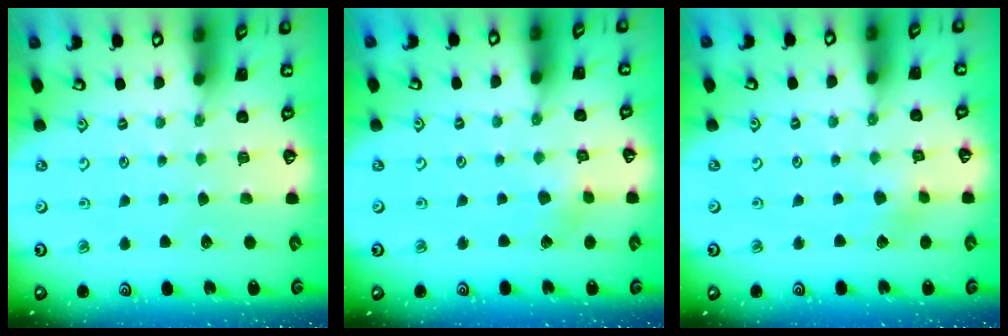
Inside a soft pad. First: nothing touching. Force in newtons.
{"total": 2.7, "press": 2.7, "slide": 0.3}
{"total": 2.7, "press": 2.7, "slide": 0.3}